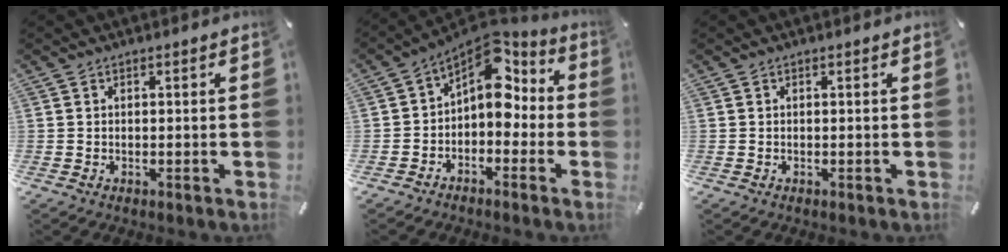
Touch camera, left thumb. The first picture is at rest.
{"total": 10.1, "force": [3.9, 6.8, 6.4], "torque": [-0.086, -0.036, 0.068]}
{"total": 0.0}